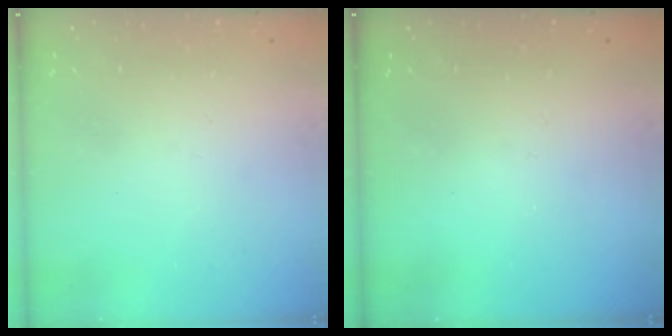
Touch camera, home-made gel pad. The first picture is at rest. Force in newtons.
{"total": 0.0}